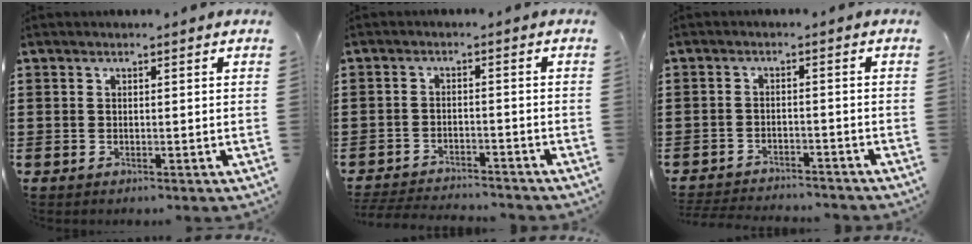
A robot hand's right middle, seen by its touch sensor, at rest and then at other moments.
{"total": 3.6, "force": [-3.5, 0.2, 0.4], "torque": [-0.018, -0.004, -0.076]}
{"total": 3.0, "force": [-3.0, 0.1, 0.1], "torque": [-0.008, -0.004, -0.063]}